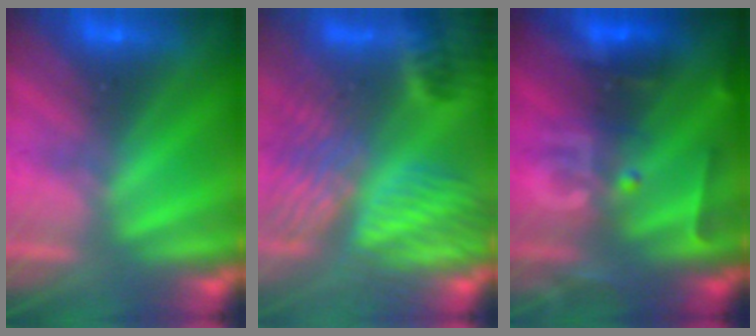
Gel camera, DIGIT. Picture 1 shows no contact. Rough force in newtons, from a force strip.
{"total": 7.9}
{"total": 2.9}